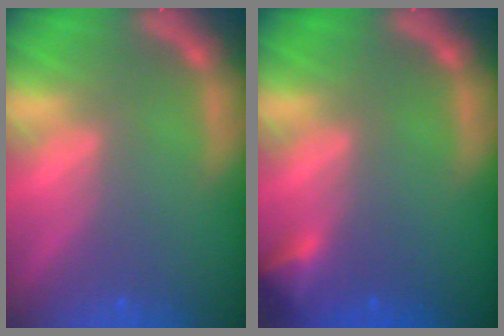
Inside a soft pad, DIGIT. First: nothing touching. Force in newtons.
{"total": 1.9}